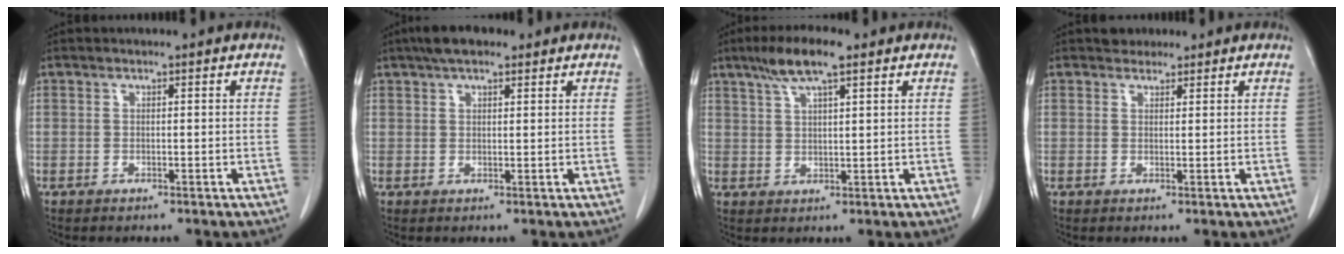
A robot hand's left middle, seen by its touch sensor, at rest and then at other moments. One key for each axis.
{"total": 5.2, "fx": 3.8, "fy": 1.8, "fz": 3.1, "tx": -0.060, "ty": 0.021, "tz": 0.063}
{"total": 7.0, "fx": 4.6, "fy": 1.1, "fz": 5.2, "tx": -0.105, "ty": 0.012, "tz": 0.083}
{"total": 2.1, "fx": 1.8, "fy": 1.1, "fz": 0.3, "tx": -0.006, "ty": 0.008, "tz": 0.028}